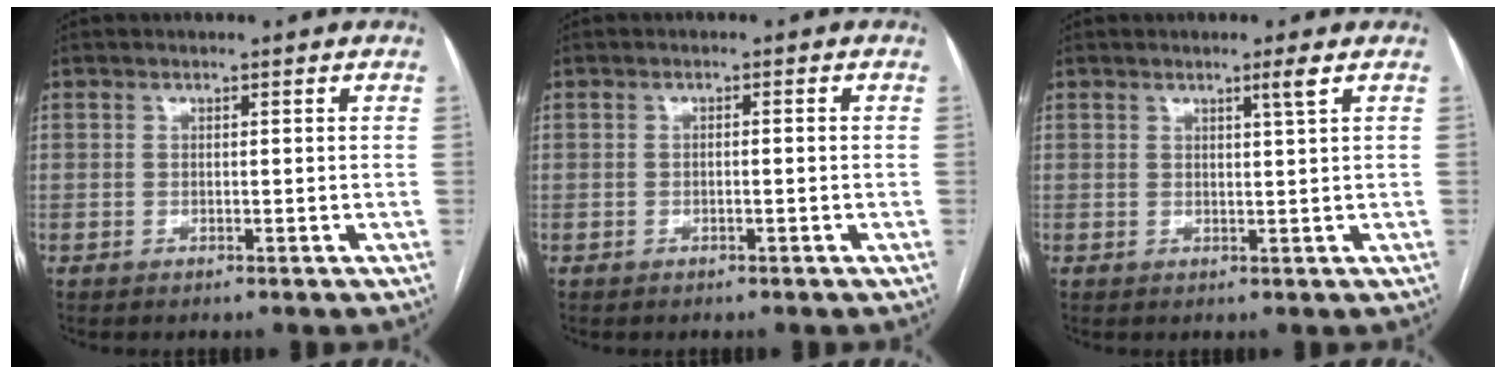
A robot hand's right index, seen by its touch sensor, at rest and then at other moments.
{"total": 0.9, "force": [-0.3, 0.1, 0.9], "torque": [-0.015, 0.003, -0.003]}
{"total": 1.7, "force": [0.9, -0.8, 1.3], "torque": [-0.025, -0.008, 0.019]}